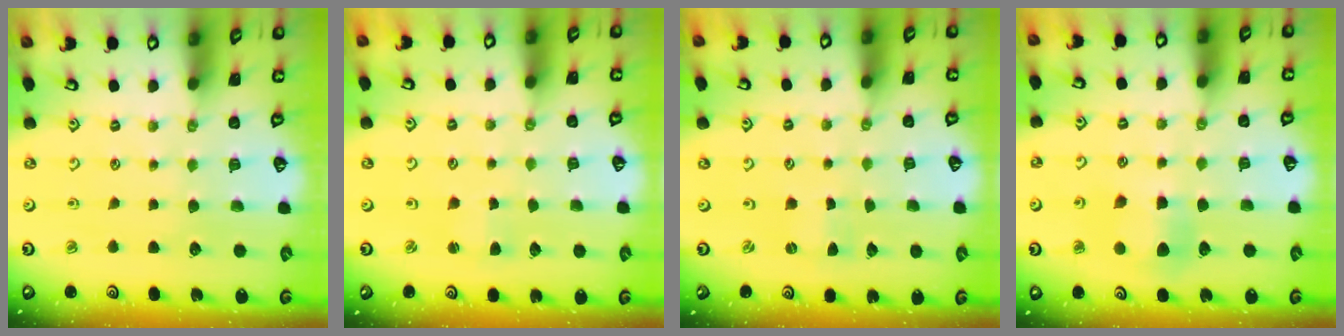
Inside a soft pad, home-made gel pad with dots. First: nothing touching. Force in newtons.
{"total": 2.0, "press": 2.0, "slide": 0.3}
{"total": 0.0}
{"total": 6.9, "press": 6.9, "slide": 0.3}